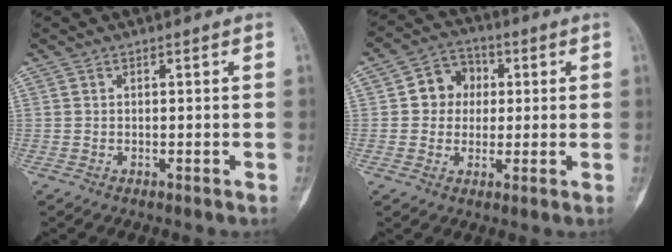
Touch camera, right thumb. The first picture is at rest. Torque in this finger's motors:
{"motor_torque": [0.94, 0.84, 0.08, -0.23, 0.08]}